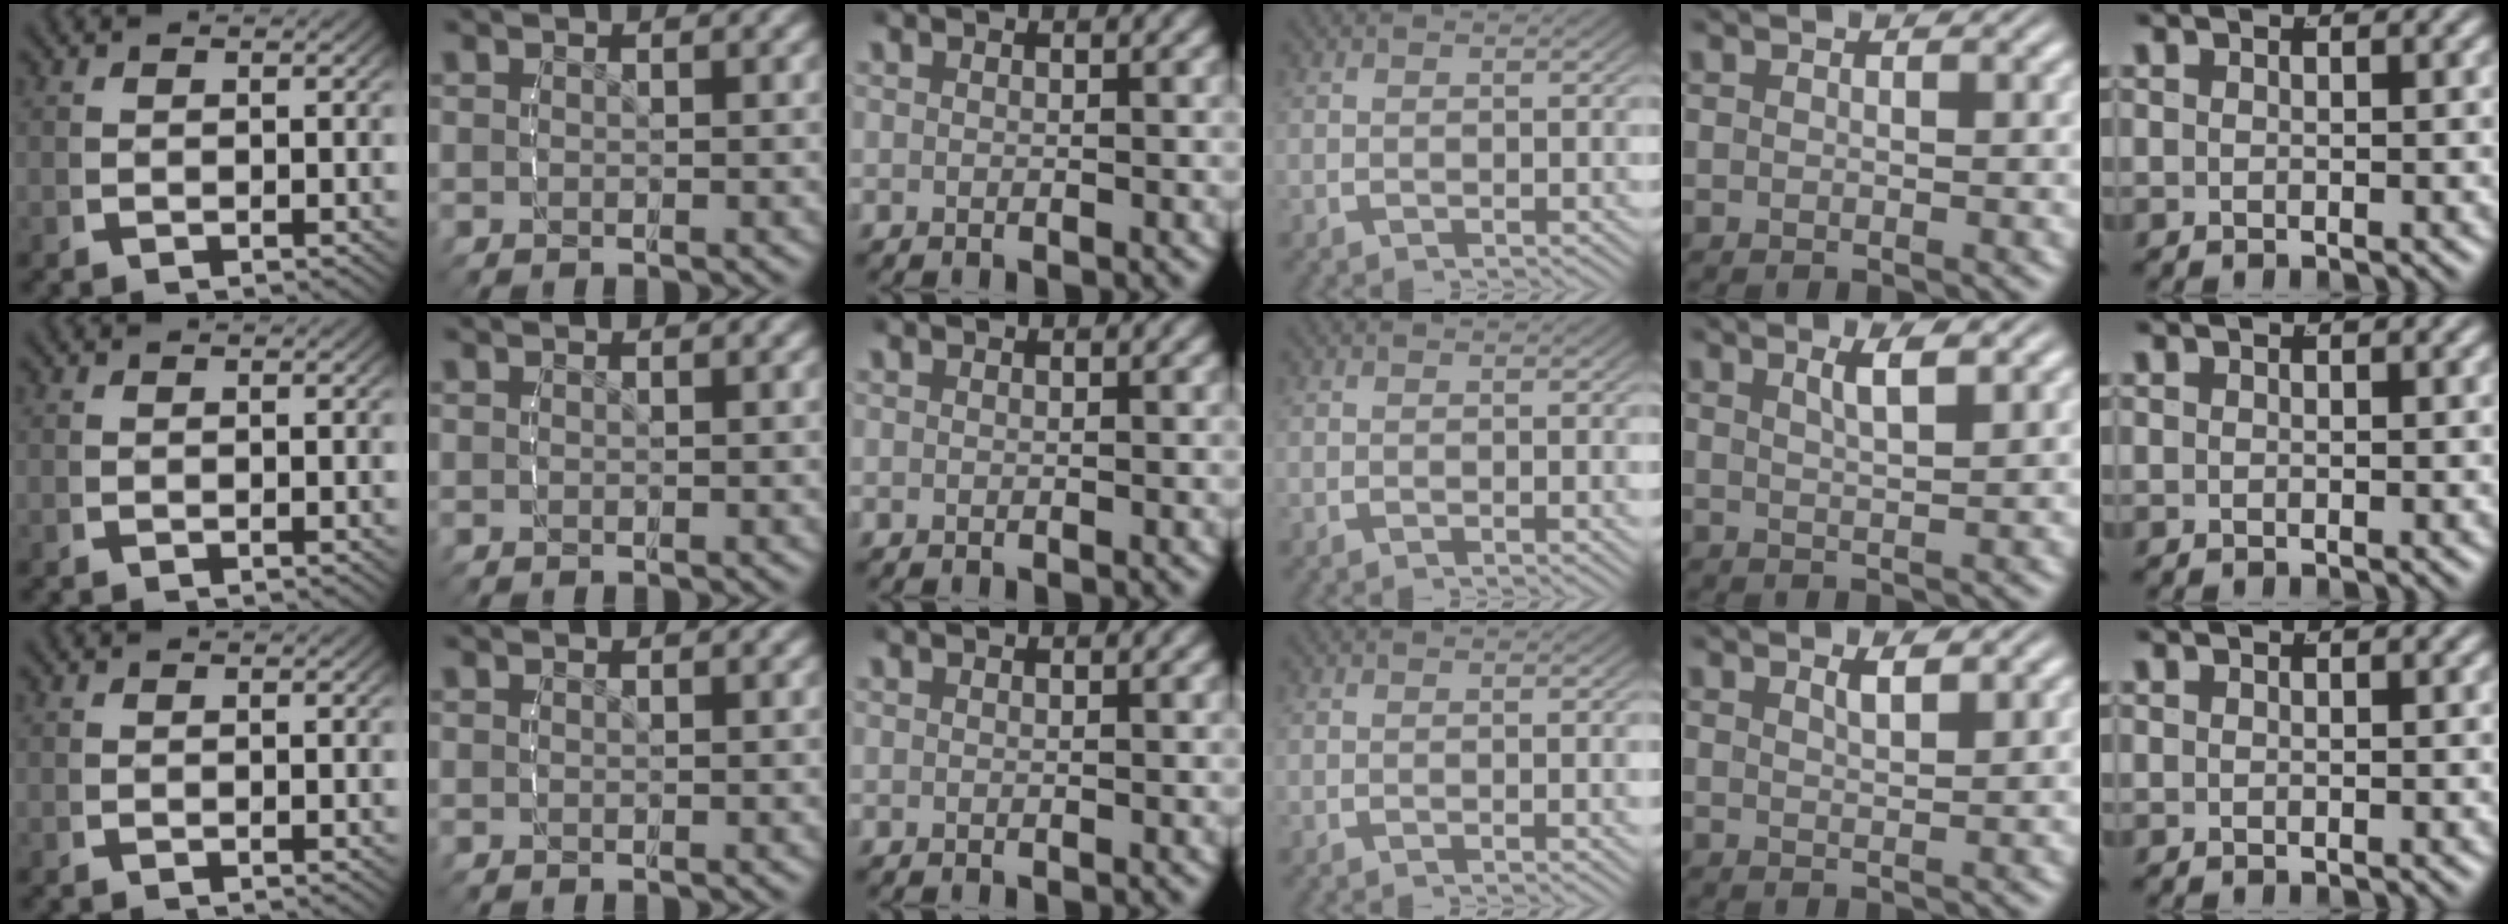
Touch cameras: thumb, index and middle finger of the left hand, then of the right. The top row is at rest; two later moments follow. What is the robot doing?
{"motion": "lift_and_place", "object": "cubes"}